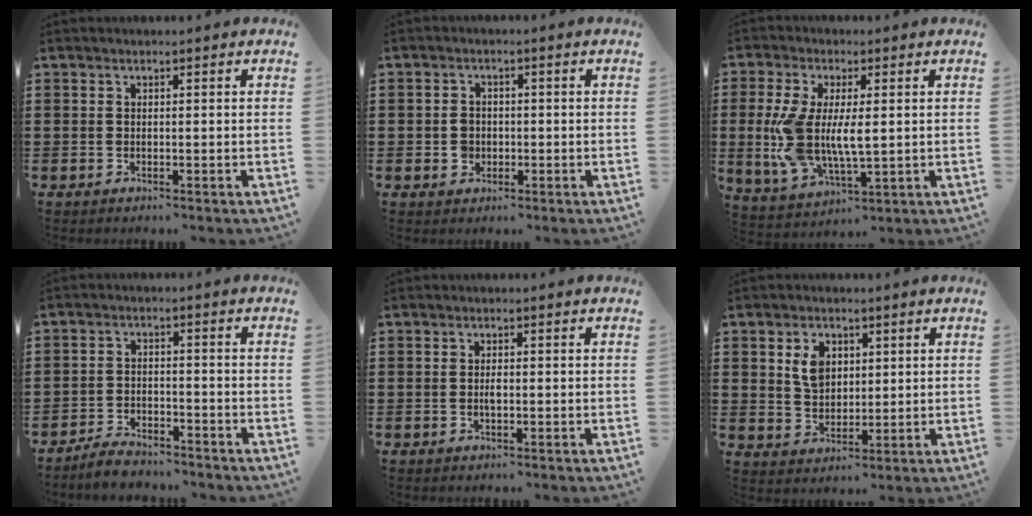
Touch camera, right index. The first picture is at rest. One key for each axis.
{"total": 2.7, "fx": -0.5, "fy": 2.4, "fz": 1.3, "tx": -0.030, "ty": 0.006, "tz": -0.011}
{"total": 9.7, "fx": 0.4, "fy": 4.7, "fz": 8.5, "tx": -0.198, "ty": -0.006, "tz": 0.004}
{"total": 3.5, "fx": -3.4, "fy": 0.5, "fz": 0.4, "tx": -0.011, "ty": 0.009, "tz": -0.070}
{"total": 1.5, "fx": -0.2, "fy": 0.7, "fz": 1.4, "tx": -0.026, "ty": 0.003, "tz": -0.004}
{"total": 5.3, "fx": 1.8, "fy": 3.7, "fz": 3.2, "tx": -0.061, "ty": 0.006, "tz": 0.028}